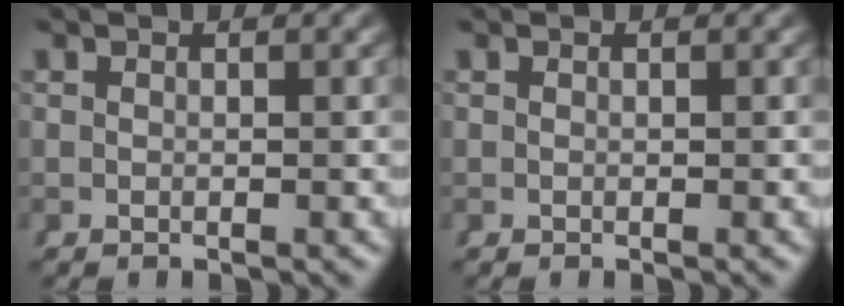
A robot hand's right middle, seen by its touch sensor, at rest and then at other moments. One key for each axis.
{"total": 0.0}